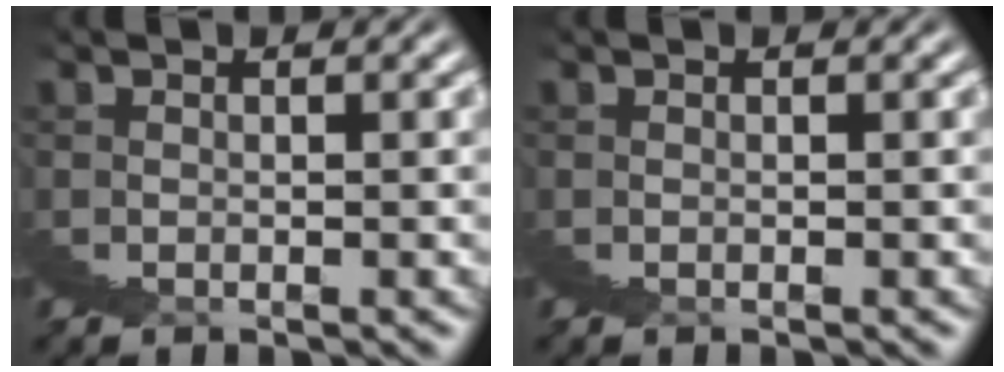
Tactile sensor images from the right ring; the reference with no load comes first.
{"total": 0.0}